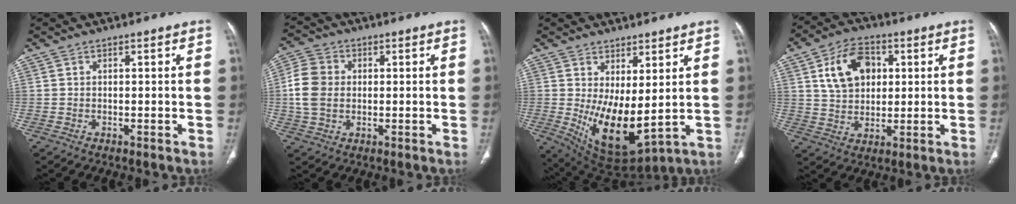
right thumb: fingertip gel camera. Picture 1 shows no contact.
{"total": 8.6, "force": [0.2, 6.7, 5.4], "torque": [-0.106, 0.012, 0.000]}
{"total": 11.8, "force": [1.4, 5.1, 10.5], "torque": [-0.178, -0.036, 0.050]}
{"total": 11.7, "force": [3.4, 8.3, 7.5], "torque": [-0.104, 0.000, 0.062]}